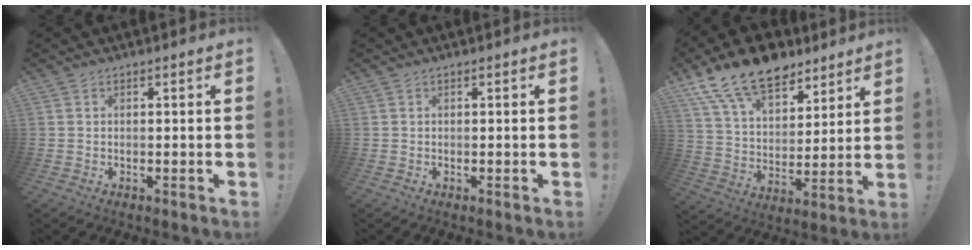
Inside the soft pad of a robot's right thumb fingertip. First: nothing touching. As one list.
[{"total": 0.0}, {"total": 17.9, "force": [12.5, 9.5, 8.6], "torque": [-0.152, -0.081, 0.231]}]